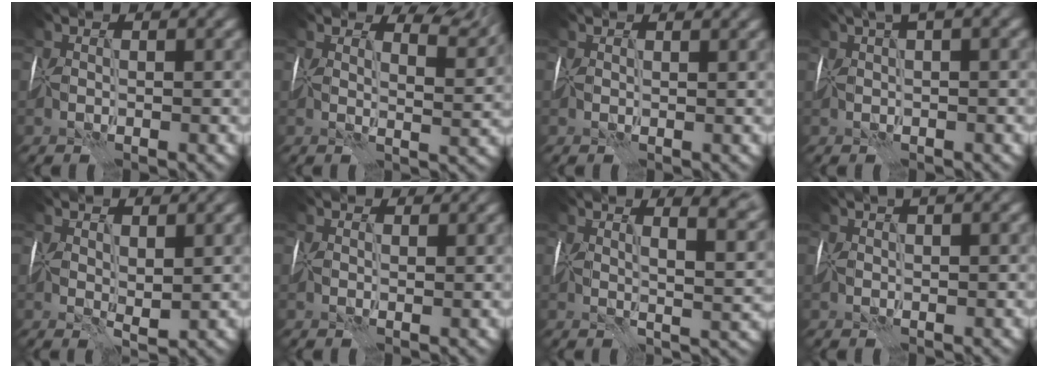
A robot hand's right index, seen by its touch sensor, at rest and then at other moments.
{"total": 4.7, "force": [4.1, 1.2, 1.9], "torque": [-0.029, -0.005, 0.050]}
{"total": 1.1, "force": [1.0, 0.2, 0.5], "torque": [-0.011, 0.002, 0.012]}
{"total": 2.5, "force": [1.2, 0.2, 2.2], "torque": [-0.042, 0.010, 0.021]}
{"total": 1.7, "force": [0.7, 0.4, 1.5], "torque": [-0.025, -0.006, 0.013]}
{"total": 1.7, "force": [1.4, 0.8, 0.7], "torque": [-0.017, 0.003, 0.016]}
{"total": 7.1, "force": [3.6, 2.1, 5.8], "torque": [-0.055, 0.010, 0.043]}
{"total": 2.1, "force": [1.1, 0.3, 1.8], "torque": [-0.026, 0.011, 0.017]}